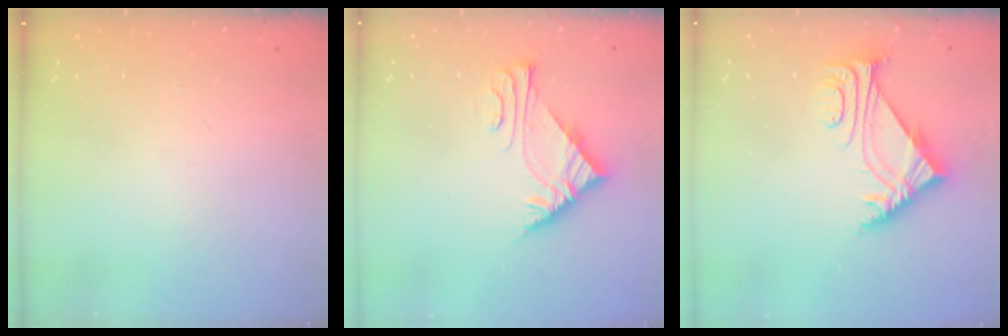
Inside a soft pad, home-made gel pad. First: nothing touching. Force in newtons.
{"total": 6.0, "press": 6.0, "slide": 0.7}
{"total": 6.5, "press": 6.5, "slide": 0.2}